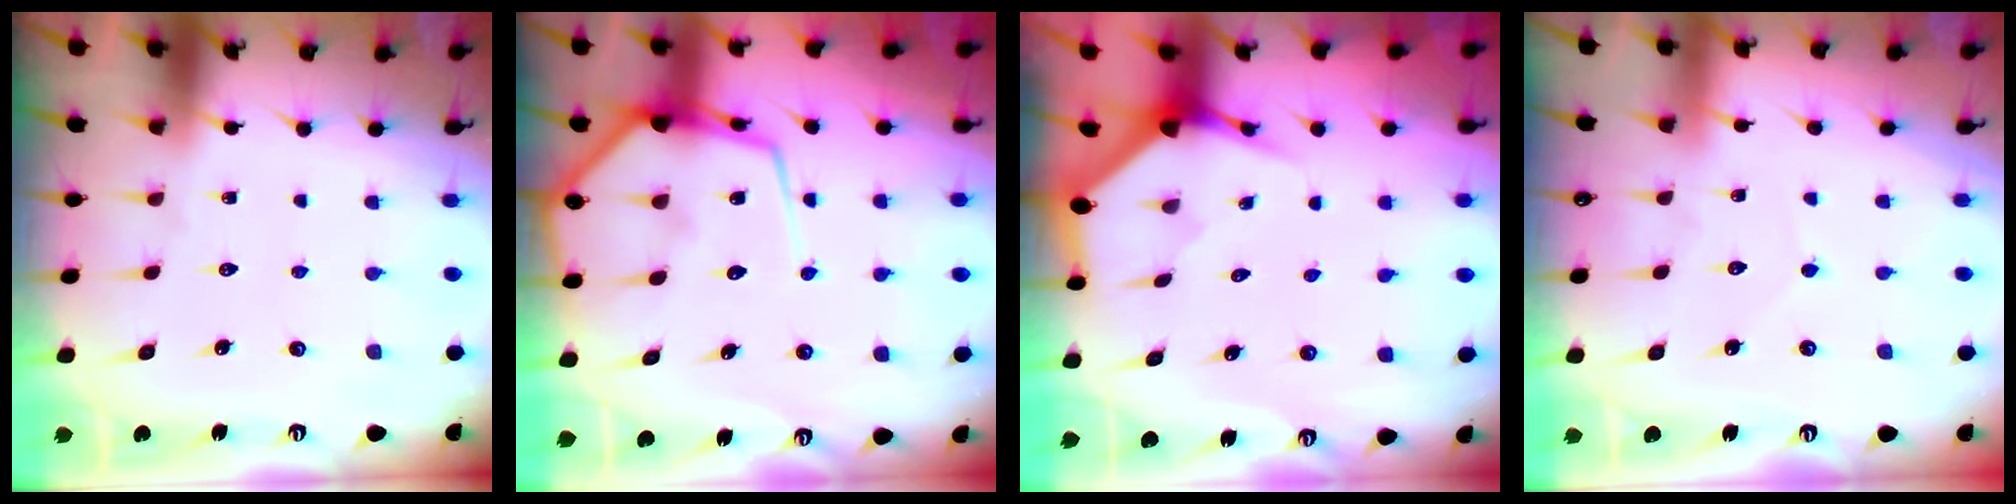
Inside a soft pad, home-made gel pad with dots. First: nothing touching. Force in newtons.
{"total": 11.6, "press": 11.6, "slide": 1.2}
{"total": 3.4, "press": 3.4, "slide": 0.1}
{"total": 2.6, "press": 2.6, "slide": 0.3}